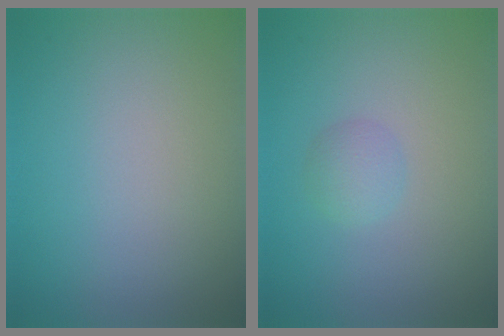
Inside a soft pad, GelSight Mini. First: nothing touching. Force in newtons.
{"total": 1.5, "press": 1.5, "slide": 0.1}